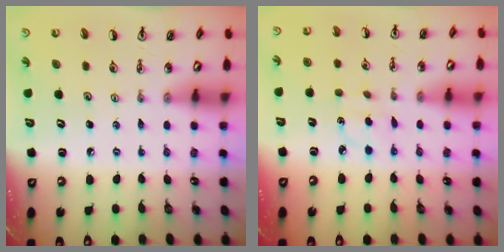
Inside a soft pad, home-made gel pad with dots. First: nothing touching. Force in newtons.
{"total": 2.7, "press": 2.6, "slide": 0.9}